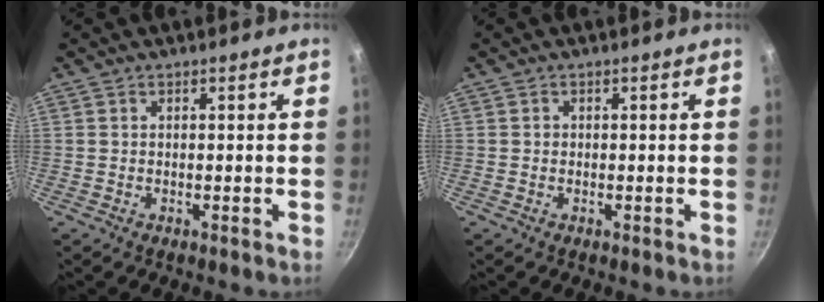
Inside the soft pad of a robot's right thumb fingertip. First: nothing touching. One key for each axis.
{"total": 0.5, "fx": 0.0, "fy": 0.5, "fz": 0.1, "tx": 0.004, "ty": 0.002, "tz": -0.002}